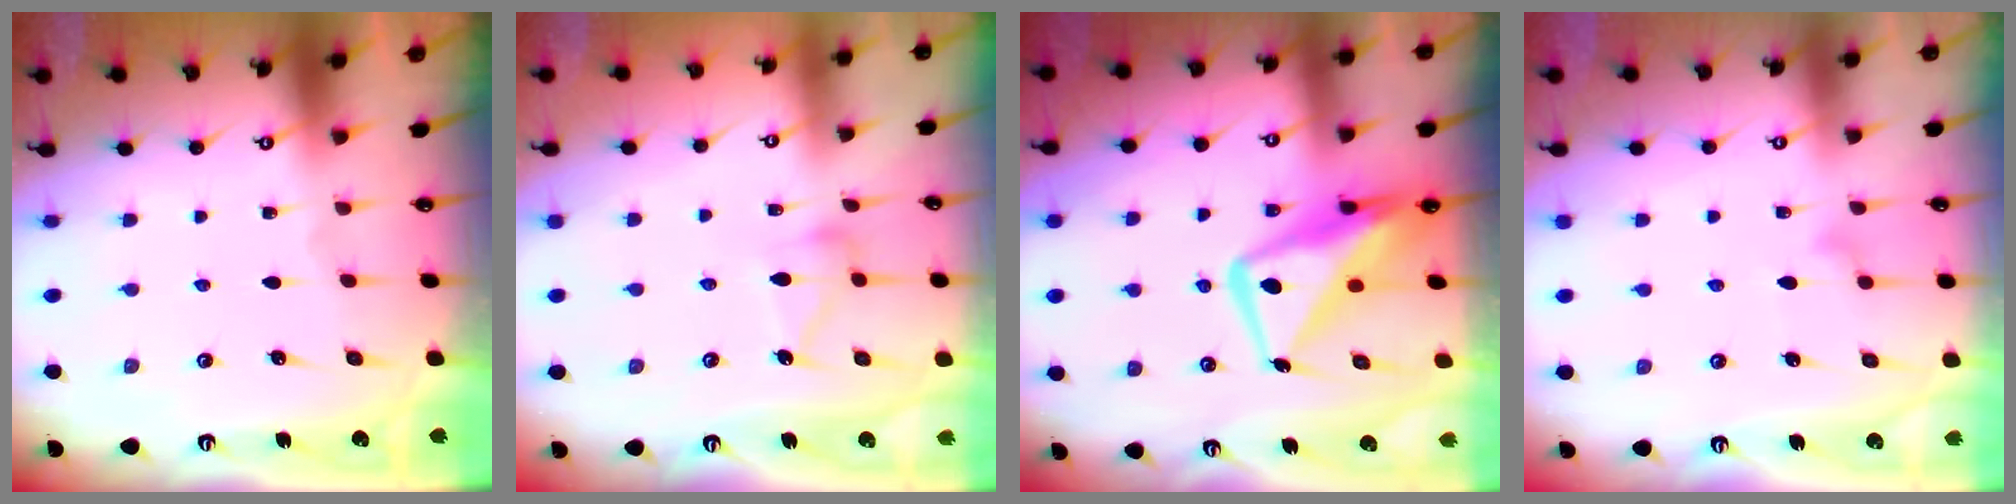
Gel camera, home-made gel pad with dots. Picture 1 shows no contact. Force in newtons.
{"total": 10.6, "press": 10.6, "slide": 0.6}
{"total": 14.9, "press": 14.8, "slide": 1.6}
{"total": 8.4, "press": 8.4, "slide": 0.5}